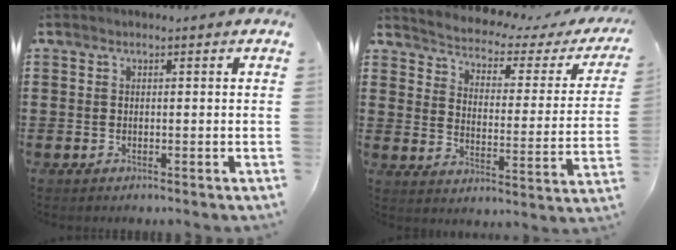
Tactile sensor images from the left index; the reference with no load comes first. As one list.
[{"total": 2.5, "force": [2.4, 0.6, 0.4], "torque": [-0.028, -0.027, 0.030]}]